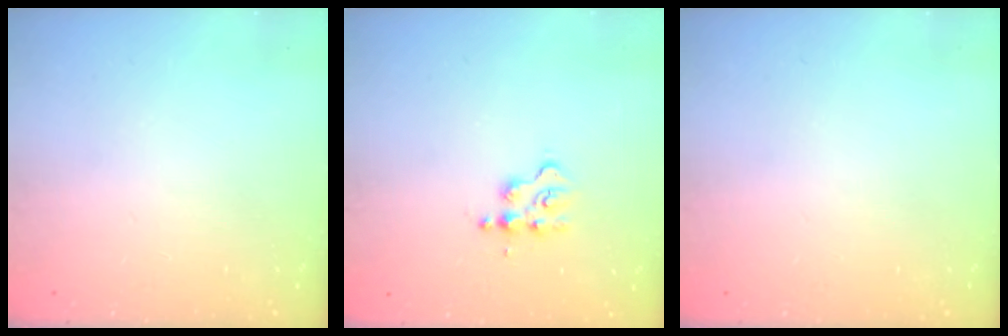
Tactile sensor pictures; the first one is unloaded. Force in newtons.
{"total": 2.9, "press": 2.9, "slide": 0.4}
{"total": 0.0}